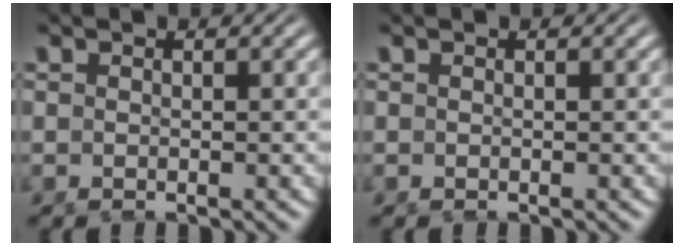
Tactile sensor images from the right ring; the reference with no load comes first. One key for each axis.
{"total": 0.0}